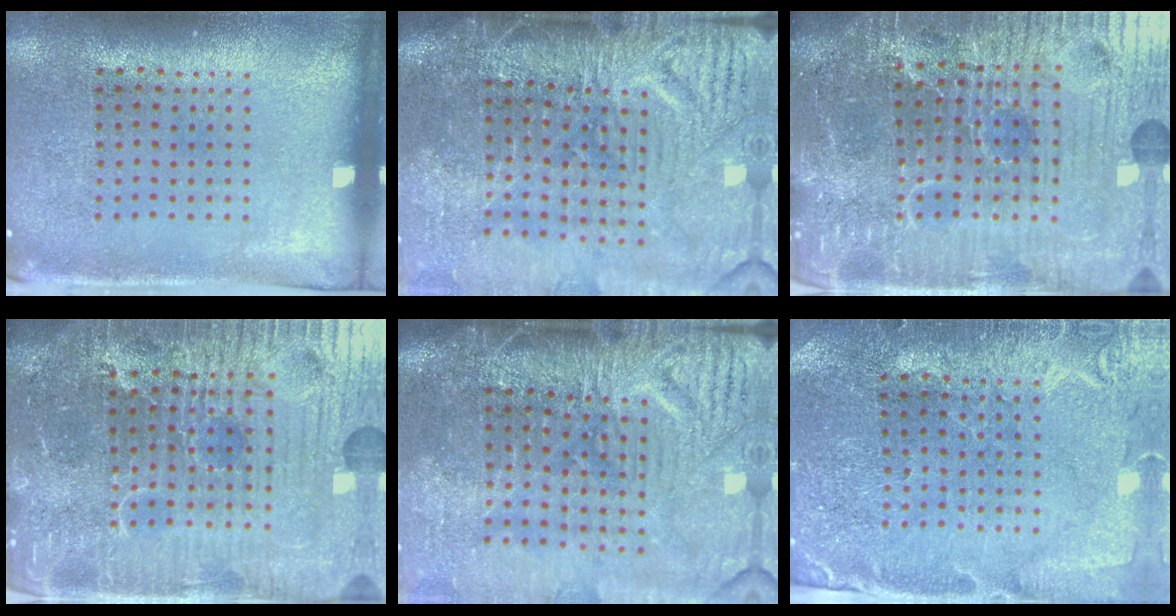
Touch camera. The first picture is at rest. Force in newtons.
{"total": 4.8, "press": 3.9, "slide": 2.7}
{"total": 7.3, "press": 6.5, "slide": 3.3}
{"total": 7.1, "press": 6.3, "slide": 3.2}
{"total": 4.8, "press": 3.9, "slide": 2.7}
{"total": 0.5, "press": 0.5, "slide": 0.2}